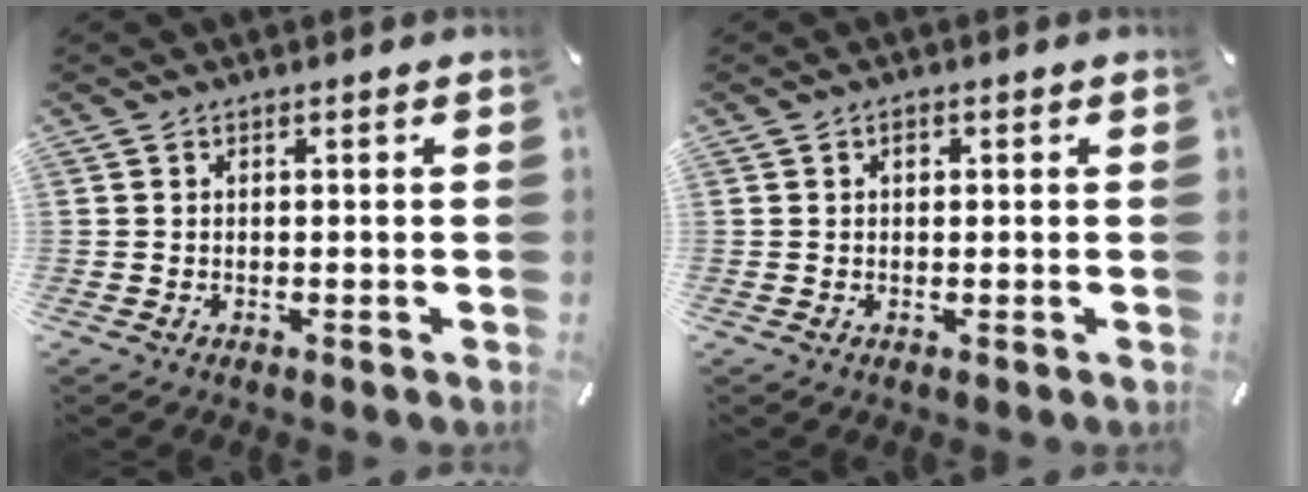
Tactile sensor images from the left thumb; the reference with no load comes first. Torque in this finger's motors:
{"motor_torque": [0.19, 0.35, 0.11, -0.28, 0.04]}